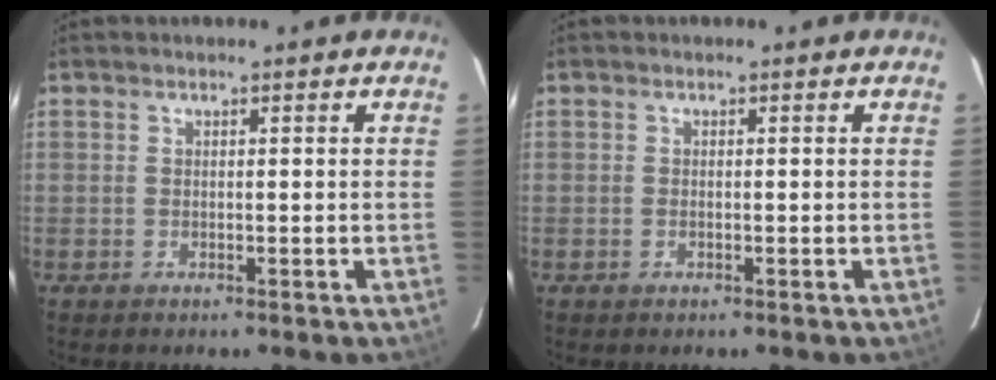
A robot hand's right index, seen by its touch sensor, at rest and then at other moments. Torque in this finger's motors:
{"motor_torque": [-0.10, 0.02, -0.02, 0.00]}